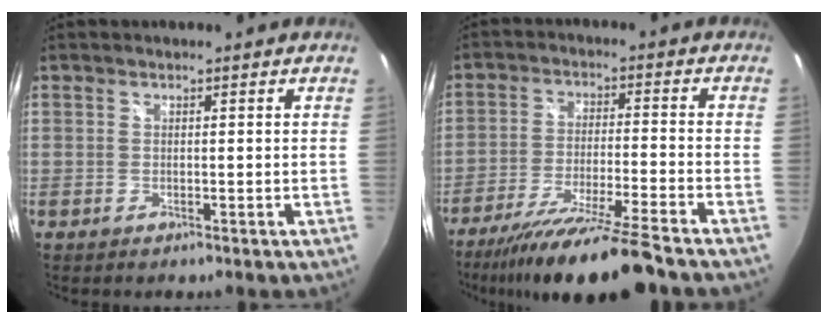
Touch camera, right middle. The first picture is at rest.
{"total": 15.4, "force": [-13.1, -1.0, 8.2], "torque": [-0.165, -0.029, -0.220]}